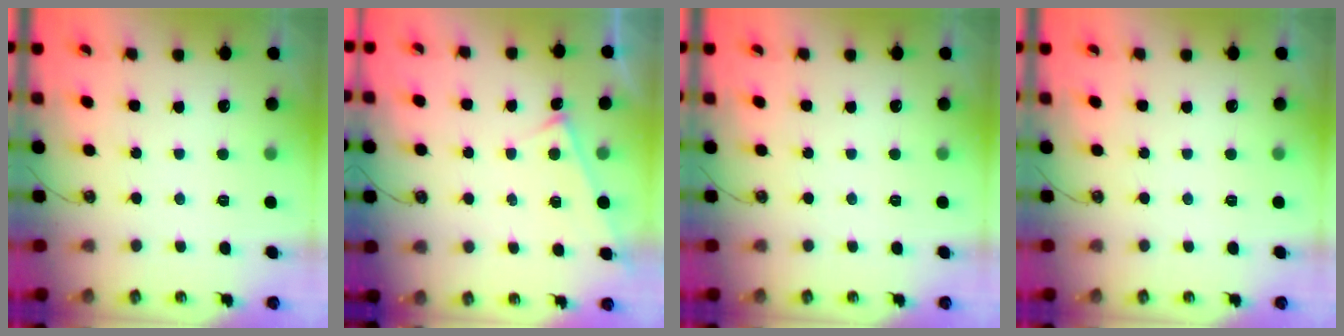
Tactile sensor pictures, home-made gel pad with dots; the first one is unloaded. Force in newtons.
{"total": 6.3, "press": 6.3, "slide": 0.2}
{"total": 0.0}
{"total": 0.0}